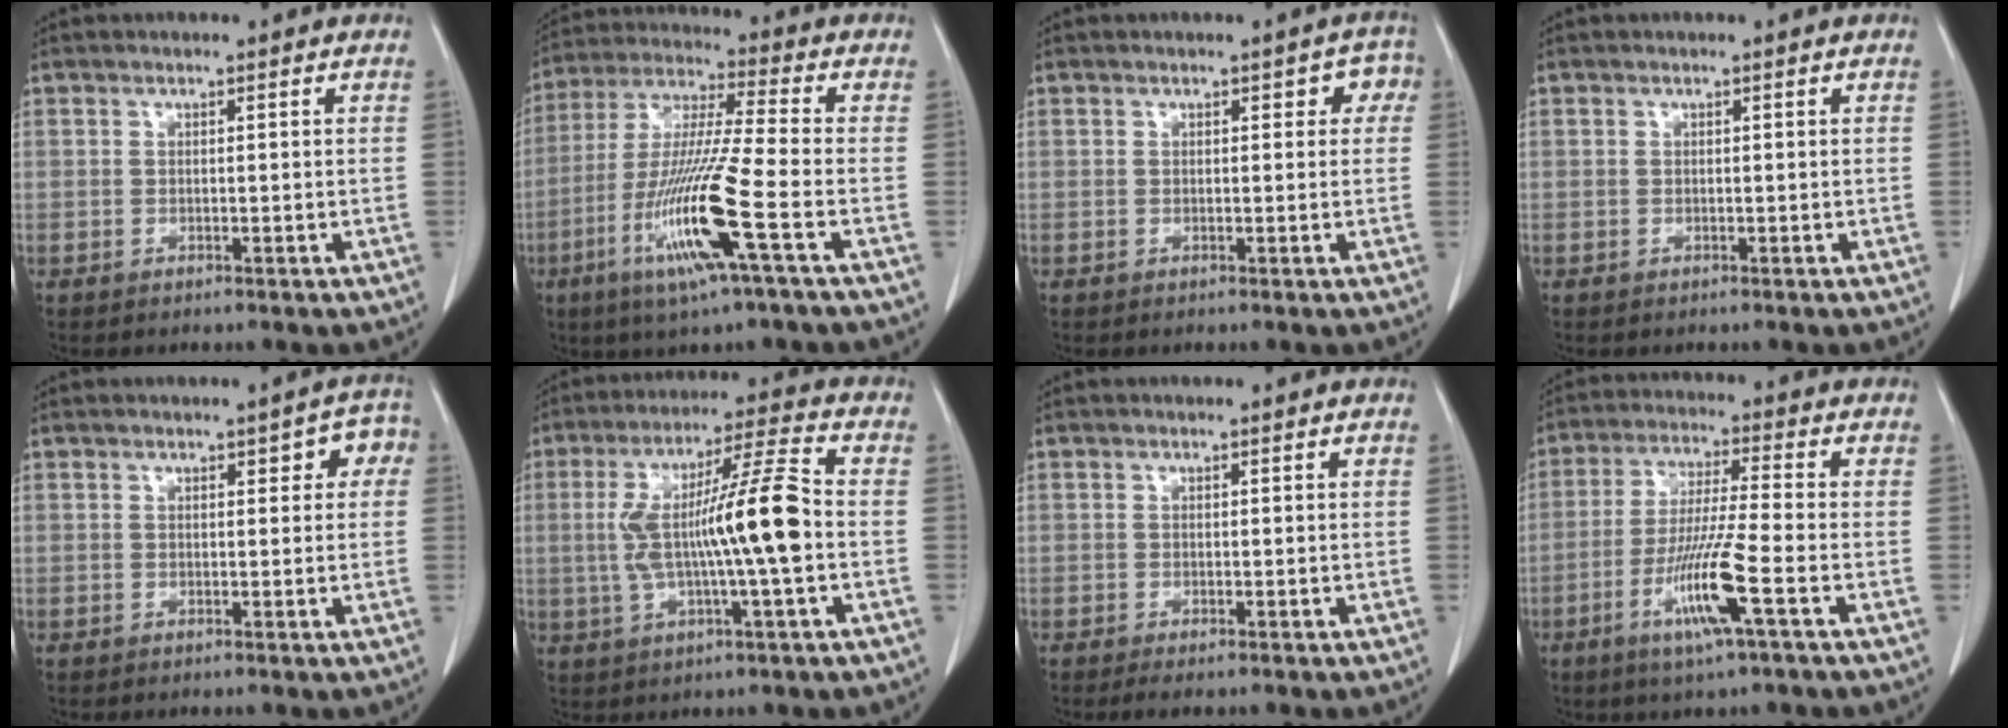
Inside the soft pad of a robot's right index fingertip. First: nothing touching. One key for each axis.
{"total": 15.0, "fx": -5.7, "fy": -0.7, "fz": 13.9, "tx": -0.287, "ty": -0.020, "tz": -0.112}
{"total": 2.9, "fx": 0.9, "fy": 1.8, "fz": 2.1, "tx": -0.009, "ty": 0.016, "tz": 0.006}
{"total": 0.0}
{"total": 3.7, "fx": 1.2, "fy": 1.8, "fz": 3.0, "tx": -0.022, "ty": 0.018, "tz": 0.008}
{"total": 13.7, "fx": -0.7, "fy": 0.5, "fz": 13.7, "tx": -0.253, "ty": 0.018, "tz": -0.015}
{"total": 1.4, "fx": -1.1, "fy": 0.1, "fz": 0.9, "tx": -0.012, "ty": -0.006, "tz": -0.016}
{"total": 10.5, "fx": -4.2, "fy": -0.6, "fz": 9.6, "tx": -0.187, "ty": -0.016, "tz": -0.082}